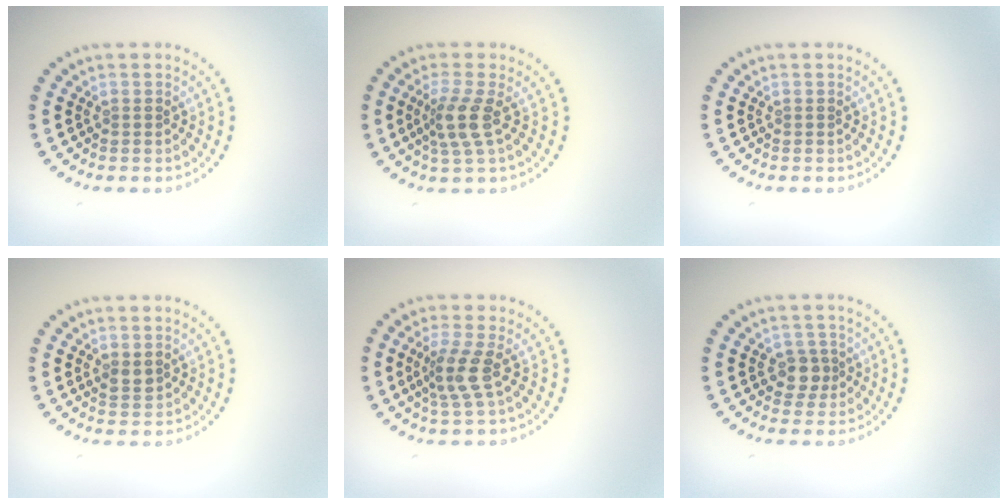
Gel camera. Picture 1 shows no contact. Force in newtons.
{"total": 2.9, "press": 2.3, "slide": 1.8}
{"total": 0.0}
{"total": 1.3, "press": 1.2, "slide": 0.3}
{"total": 2.8, "press": 2.2, "slide": 1.8}
{"total": 2.0, "press": 1.8, "slide": 1.0}